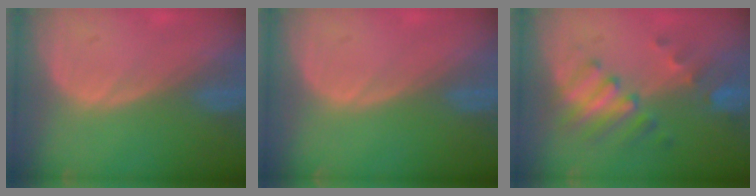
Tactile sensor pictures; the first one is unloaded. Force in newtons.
{"total": 0.0}
{"total": 7.7, "press": 6.9, "slide": 3.3}